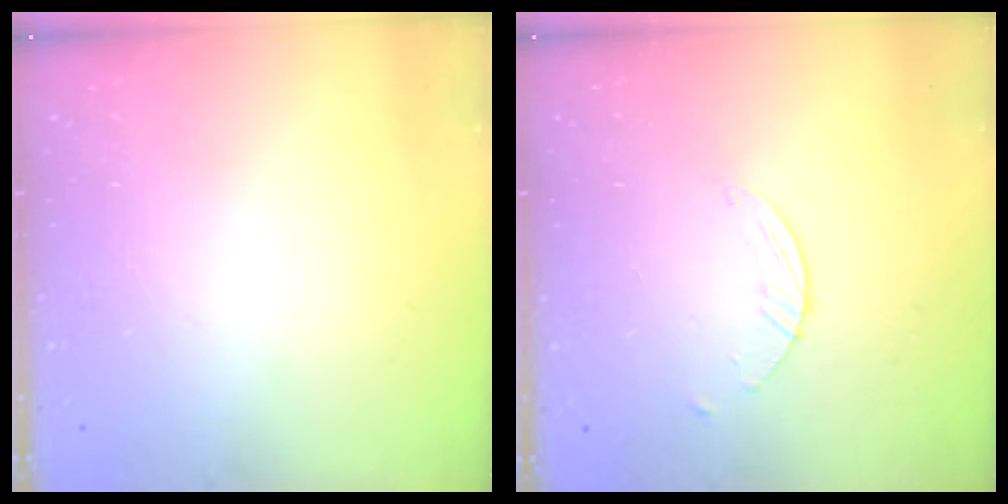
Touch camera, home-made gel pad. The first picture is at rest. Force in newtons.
{"total": 1.8, "press": 1.8, "slide": 0.1}